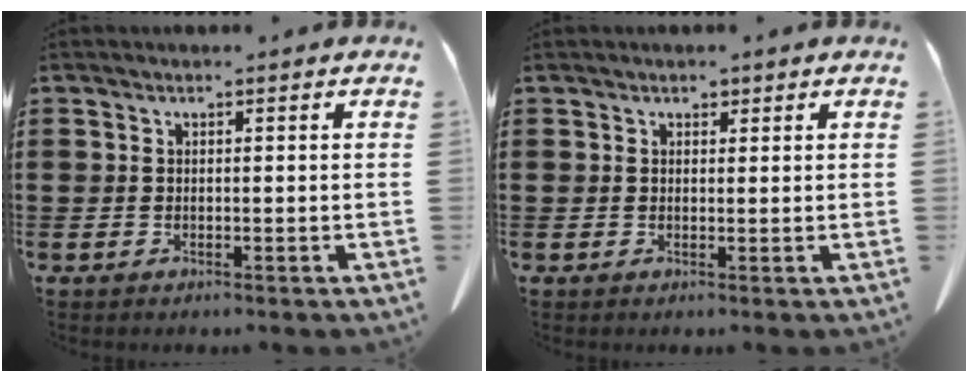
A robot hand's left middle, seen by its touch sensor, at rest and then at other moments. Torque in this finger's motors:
{"motor_torque": [0.08, 0.01, 0.00, 0.00]}